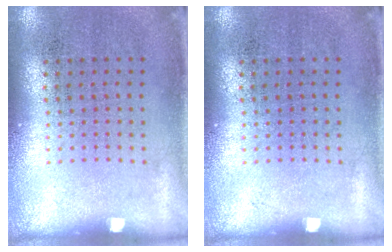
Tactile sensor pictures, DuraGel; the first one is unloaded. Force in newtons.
{"total": 0.0}